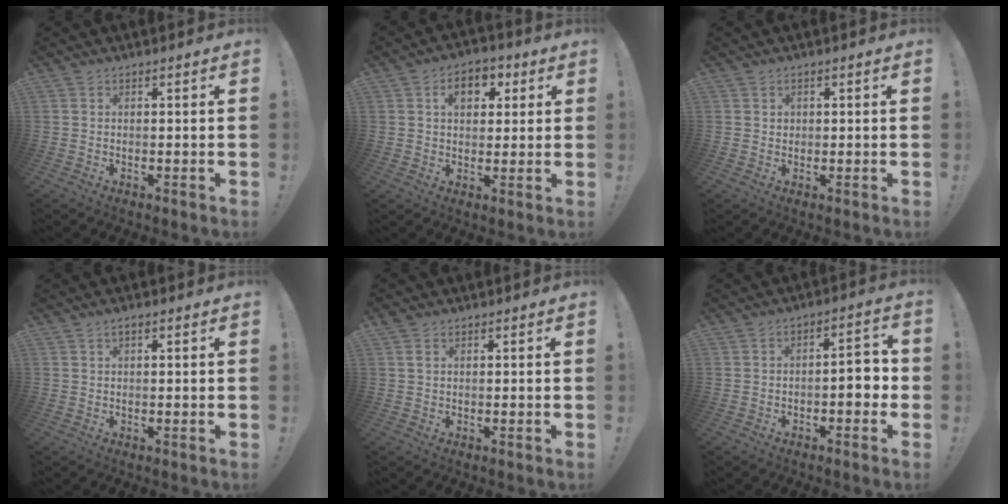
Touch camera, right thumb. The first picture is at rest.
{"total": 7.9, "force": [2.9, 5.7, 4.6], "torque": [-0.053, 0.000, 0.047]}
{"total": 1.3, "force": [0.5, 1.2, 0.3], "torque": [-0.001, 0.000, 0.008]}
{"total": 1.4, "force": [0.7, 0.4, 1.1], "torque": [-0.015, -0.002, 0.011]}
{"total": 1.4, "force": [0.8, 0.8, 0.8], "torque": [-0.010, -0.002, 0.013]}
{"total": 6.7, "force": [-1.3, 3.0, 5.8], "torque": [-0.081, 0.011, -0.023]}